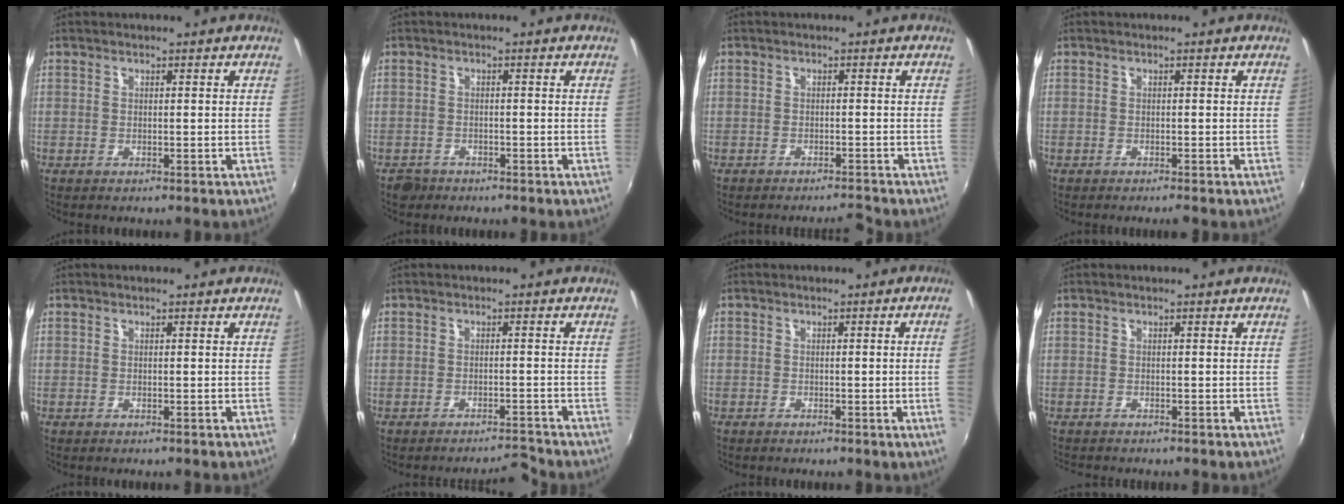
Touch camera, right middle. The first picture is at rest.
{"total": 2.4, "force": [-1.7, 1.6, 0.4], "torque": [-0.012, -0.002, -0.030]}
{"total": 2.2, "force": [-2.2, 0.0, 0.3], "torque": [-0.011, -0.004, -0.036]}
{"total": 0.8, "force": [-0.8, 0.0, 0.3], "torque": [-0.005, -0.005, -0.015]}
{"total": 0.0}
{"total": 3.1, "force": [-3.1, 0.0, 0.2], "torque": [-0.006, 0.000, -0.049]}
{"total": 2.9, "force": [-0.3, -1.5, 2.4], "torque": [-0.049, -0.010, 0.003]}
{"total": 1.7, "force": [-1.6, 0.1, 0.5], "torque": [-0.012, -0.011, -0.027]}